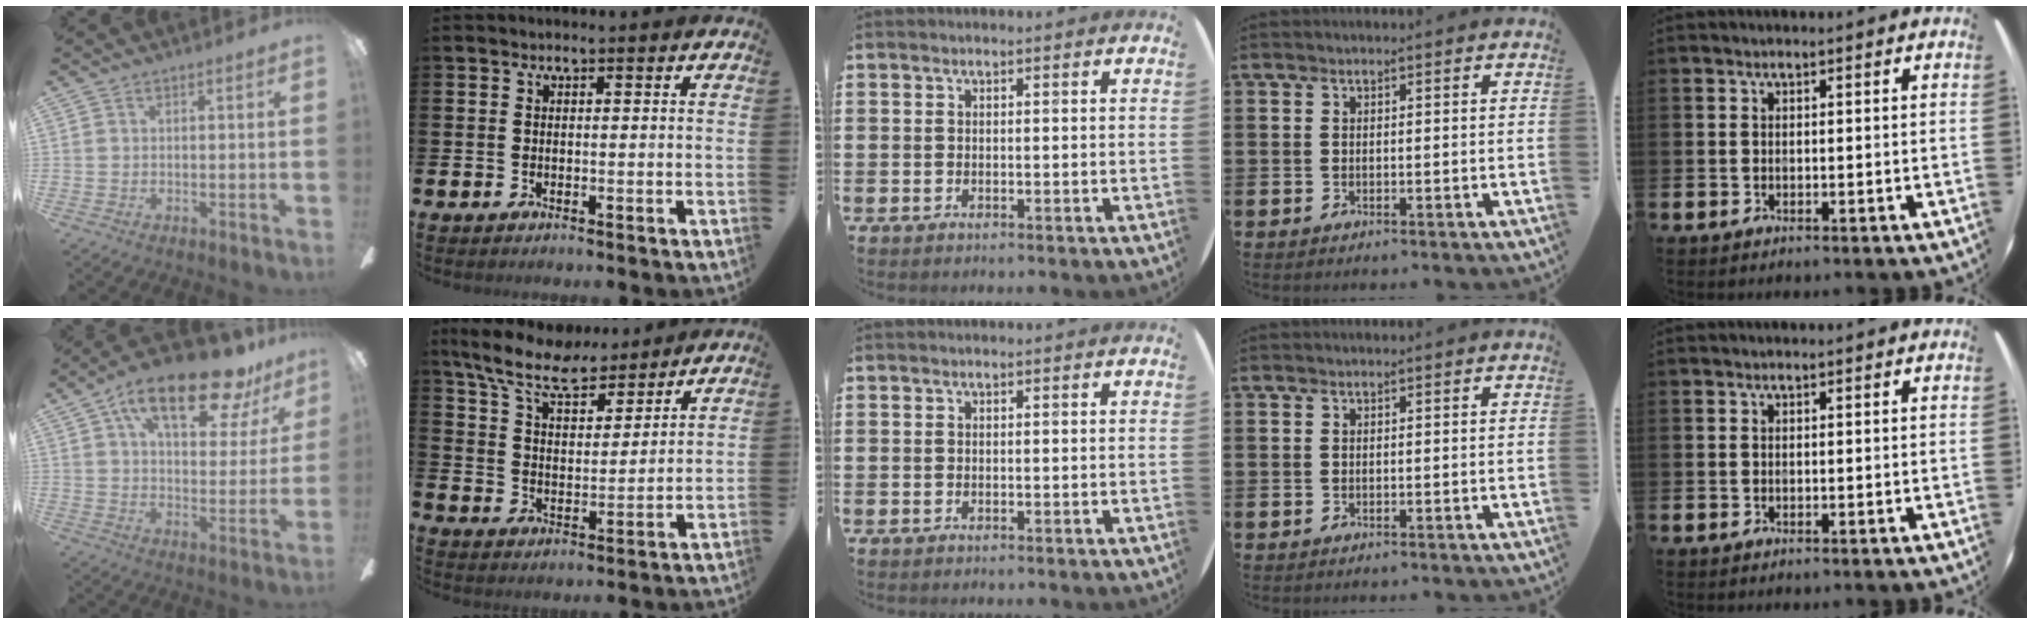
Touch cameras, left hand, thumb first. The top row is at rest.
{"thumb": {"total": 20.0, "force": [12.4, 7.8, 13.6], "torque": [-0.217, -0.055, 0.204]}, "index": {"total": 9.2, "force": [8.1, 2.4, 3.5], "torque": [-0.099, -0.040, 0.146]}}